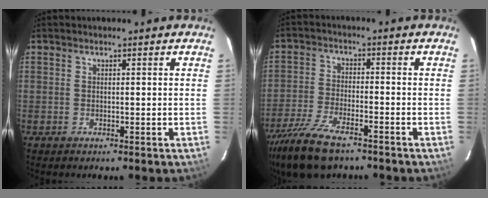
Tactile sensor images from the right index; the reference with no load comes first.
{"total": 13.4, "force": [-10.2, 4.3, 7.7], "torque": [-0.183, -0.033, -0.194]}